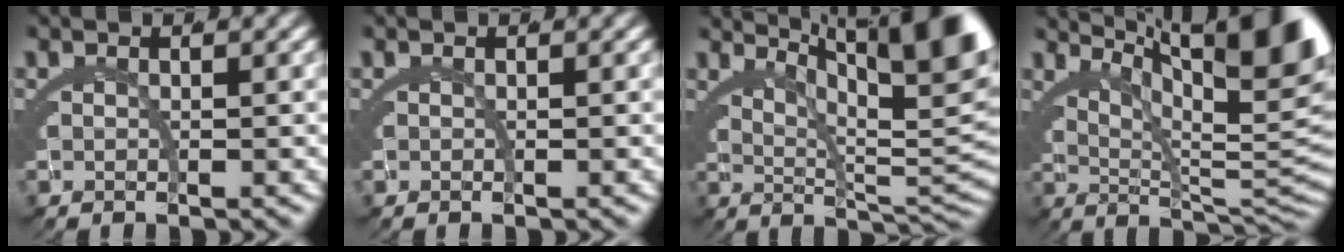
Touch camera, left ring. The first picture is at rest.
{"total": 0.0}
{"total": 11.2, "force": [4.5, 3.4, 9.7], "torque": [-0.086, 0.014, 0.059]}
{"total": 12.3, "force": [4.7, 3.6, 10.8], "torque": [-0.107, 0.016, 0.060]}